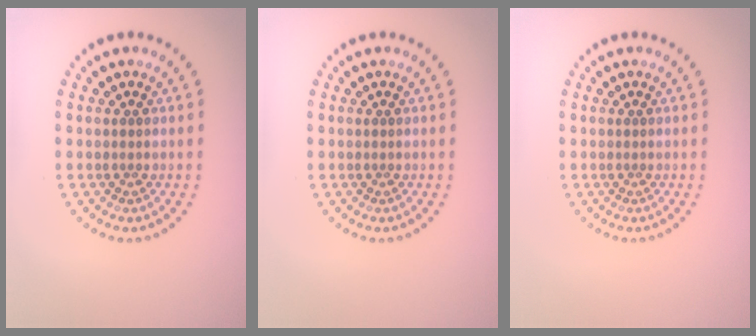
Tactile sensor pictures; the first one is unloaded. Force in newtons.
{"total": 0.0}
{"total": 0.0}